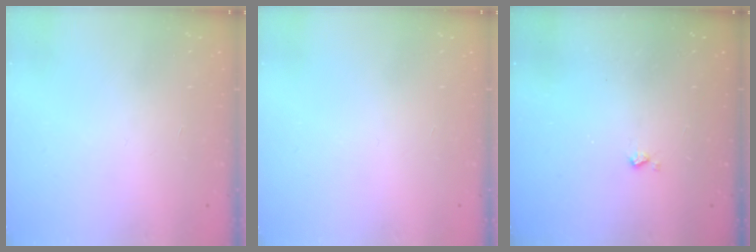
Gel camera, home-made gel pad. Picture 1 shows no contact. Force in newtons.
{"total": 0.0}
{"total": 3.5, "press": 3.5, "slide": 0.5}